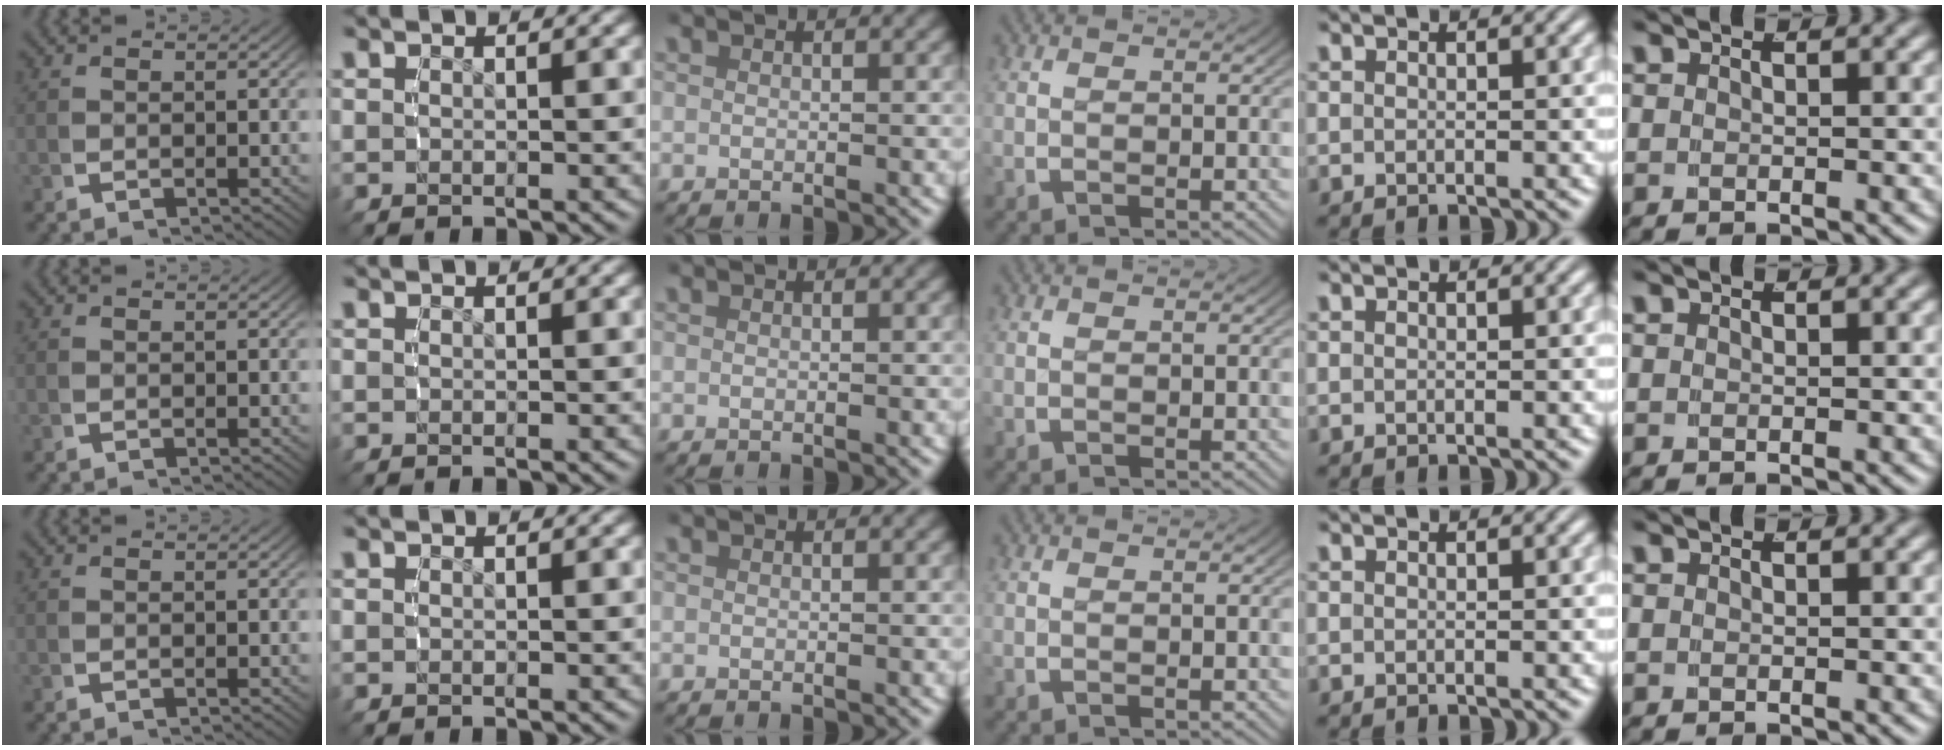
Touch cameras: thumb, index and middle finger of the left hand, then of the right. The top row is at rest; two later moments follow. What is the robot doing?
{"motion": "grasp_and_lifting", "object": "small bumper sticker"}